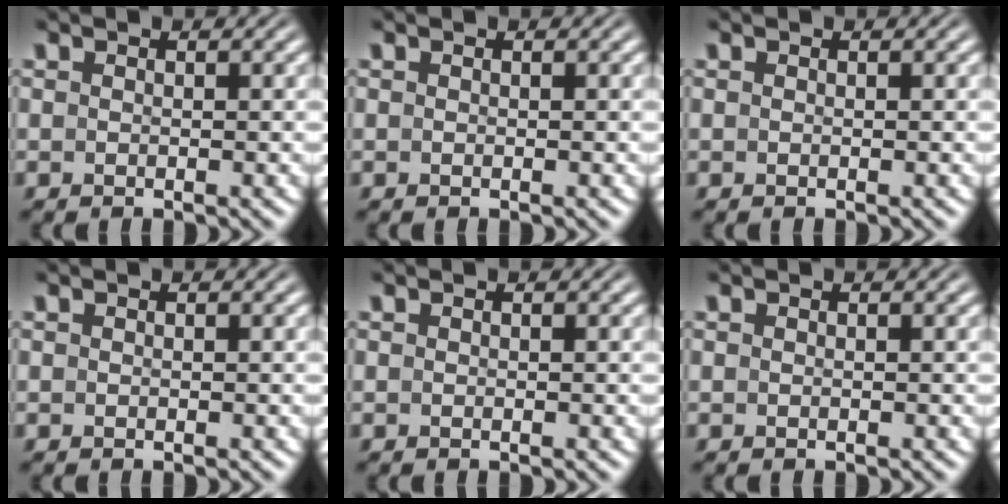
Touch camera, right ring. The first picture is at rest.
{"total": 0.0}
{"total": 0.0}
{"total": 0.0}
{"total": 0.0}
{"total": 0.0}